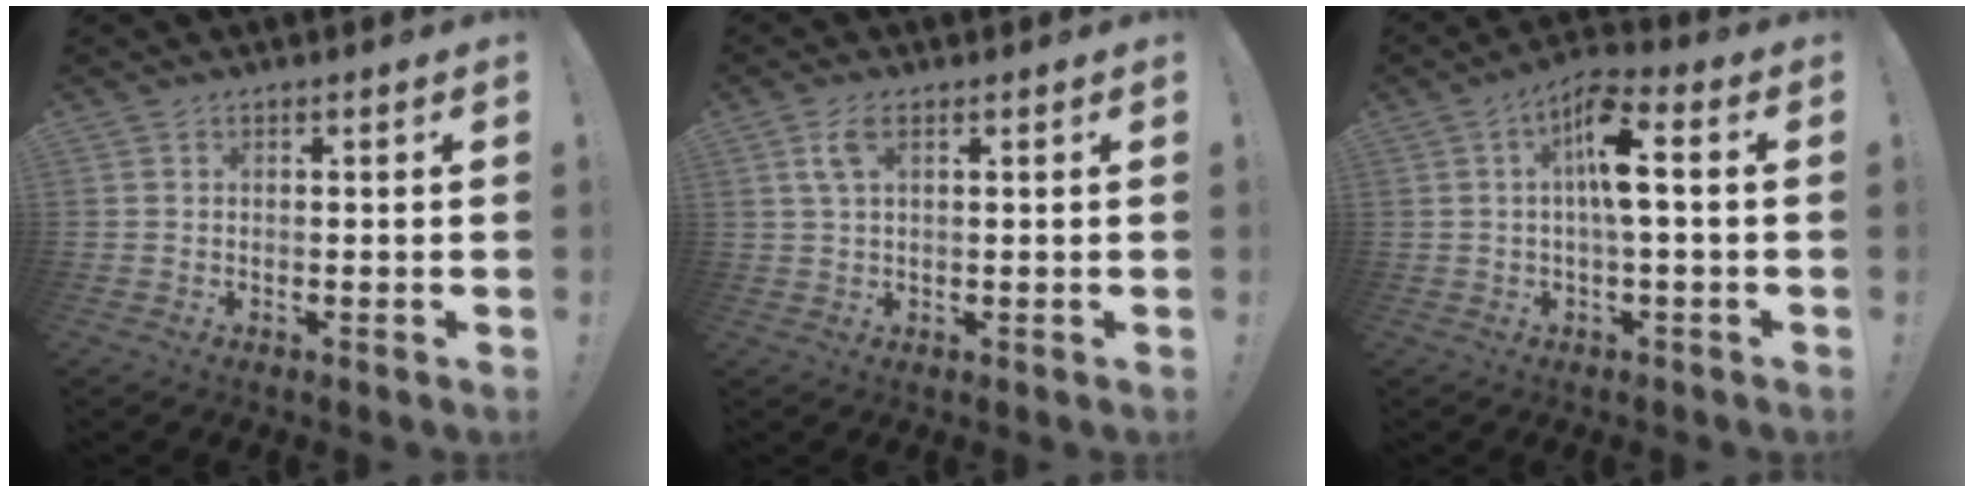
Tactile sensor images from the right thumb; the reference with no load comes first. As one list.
[{"total": 4.6, "force": [1.8, 2.1, 3.7], "torque": [-0.069, 0.004, 0.033]}, {"total": 10.6, "force": [1.5, 2.7, 10.2], "torque": [-0.167, 0.001, 0.021]}]